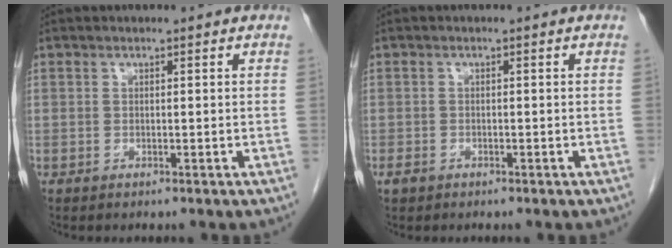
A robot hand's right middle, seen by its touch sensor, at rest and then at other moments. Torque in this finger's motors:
{"motor_torque": [0.14, -0.28, -0.01, 0.02]}